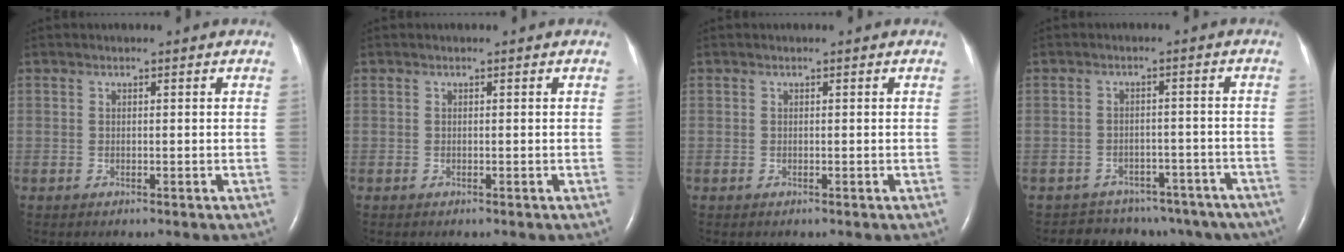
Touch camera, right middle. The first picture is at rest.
{"total": 0.0}
{"total": 0.0}
{"total": 13.0, "force": [-10.8, 6.9, 2.2], "torque": [-0.024, 0.031, -0.114]}